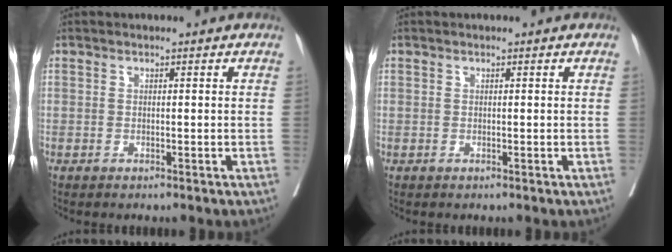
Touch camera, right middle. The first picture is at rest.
{"total": 0.0}